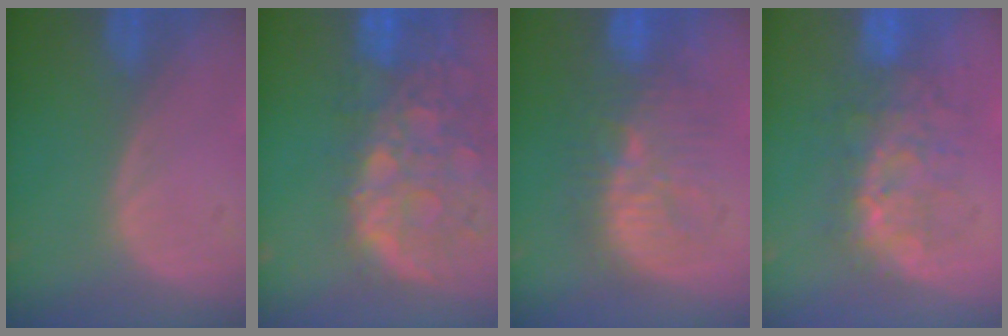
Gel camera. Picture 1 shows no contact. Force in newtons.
{"total": 13.0, "press": 10.7, "slide": 7.4}
{"total": 9.2, "press": 9.0, "slide": 2.0}
{"total": 8.0, "press": 7.6, "slide": 2.4}